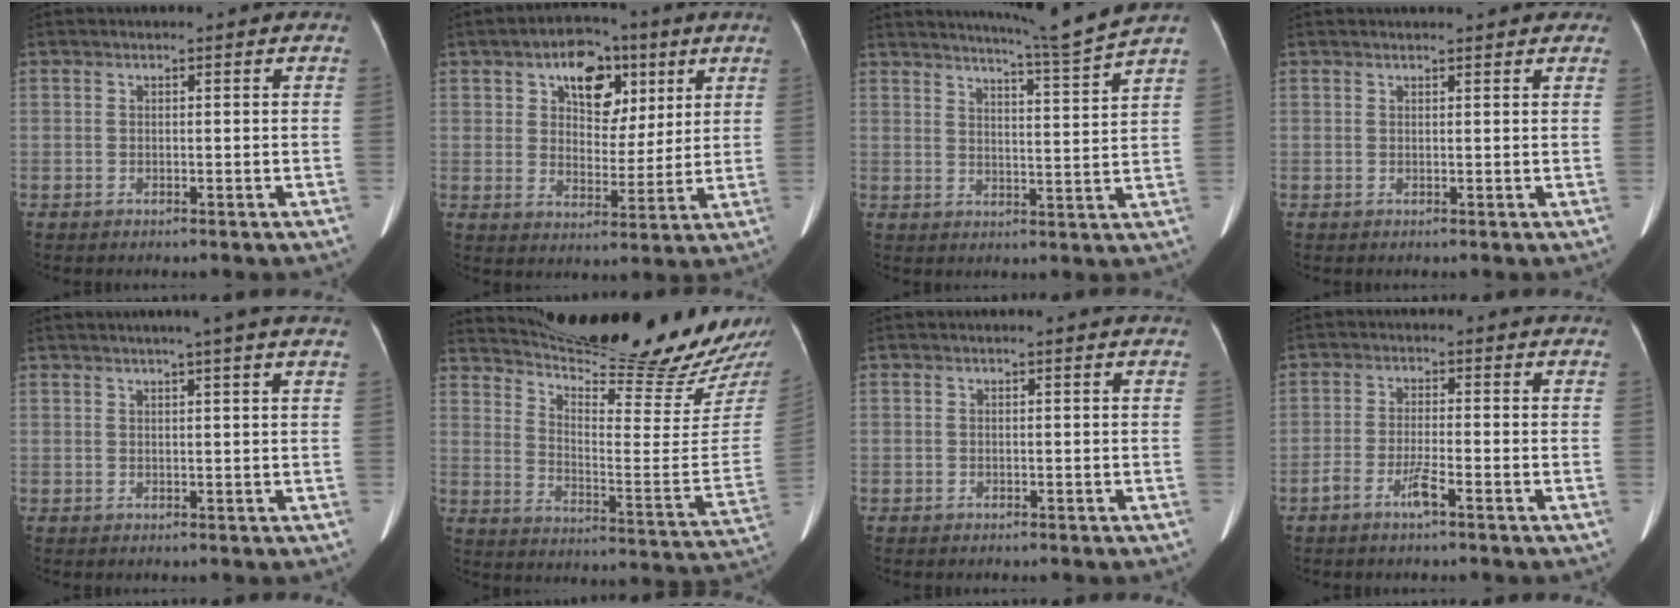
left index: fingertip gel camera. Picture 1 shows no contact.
{"total": 9.7, "force": [4.6, 5.9, 6.2], "torque": [-0.091, 0.026, 0.074]}
{"total": 8.8, "force": [8.0, -2.9, 2.2], "torque": [-0.046, -0.042, 0.121]}
{"total": 6.4, "force": [5.7, 1.3, 2.4], "torque": [-0.033, 0.021, 0.062]}
{"total": 3.0, "force": [2.2, -0.8, 1.8], "torque": [-0.021, 0.011, 0.031]}
{"total": 23.1, "force": [21.4, 0.0, 8.7], "torque": [-0.143, -0.103, 0.295]}
{"total": 0.7, "force": [-0.5, 0.4, -0.1], "torque": [-0.001, 0.004, -0.009]}
{"total": 3.5, "force": [-2.8, -0.1, 2.1], "torque": [-0.046, -0.019, -0.051]}